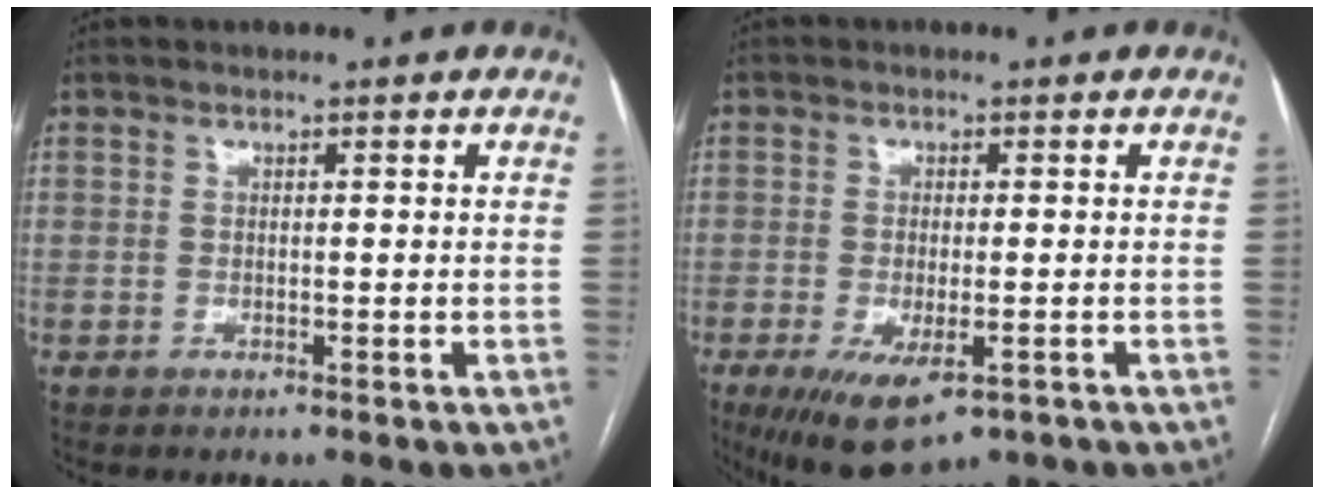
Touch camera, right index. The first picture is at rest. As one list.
[{"total": 9.2, "force": [-5.0, 3.4, 7.0], "torque": [-0.119, -0.021, -0.073]}]